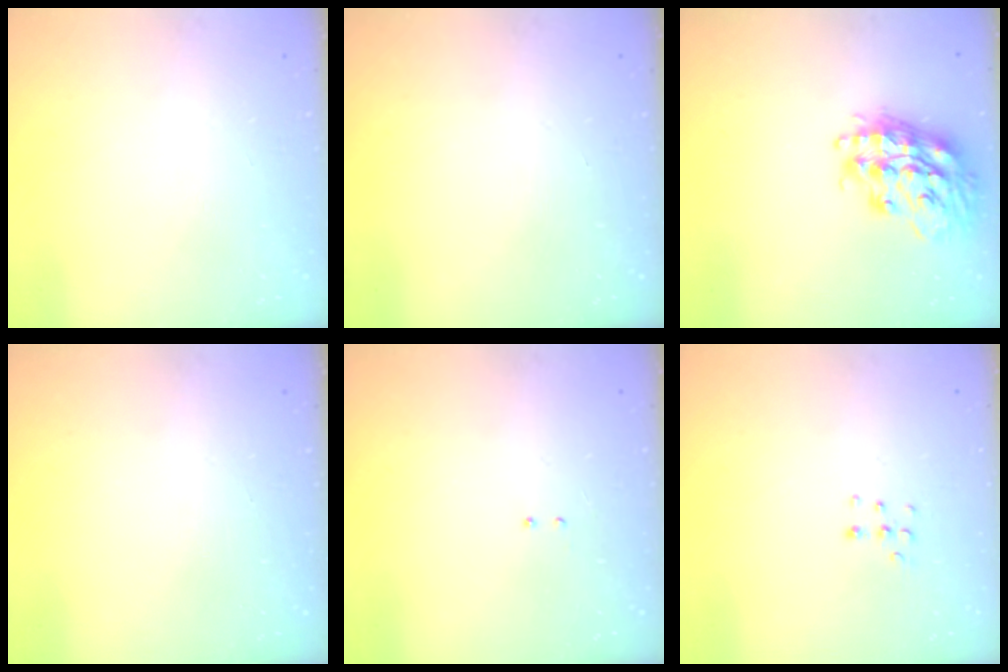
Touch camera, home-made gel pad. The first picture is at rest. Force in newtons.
{"total": 0.0}
{"total": 18.8, "press": 18.8, "slide": 1.5}
{"total": 0.0}
{"total": 2.1, "press": 2.0, "slide": 0.6}
{"total": 4.3, "press": 4.2, "slide": 1.1}